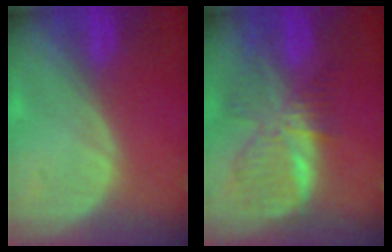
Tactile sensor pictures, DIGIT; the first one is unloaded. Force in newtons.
{"total": 8.7, "press": 7.5, "slide": 4.3}